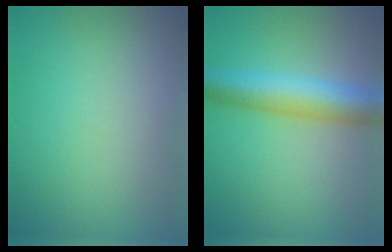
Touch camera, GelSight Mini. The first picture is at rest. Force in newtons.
{"total": 7.2, "press": 7.2, "slide": 0.2}